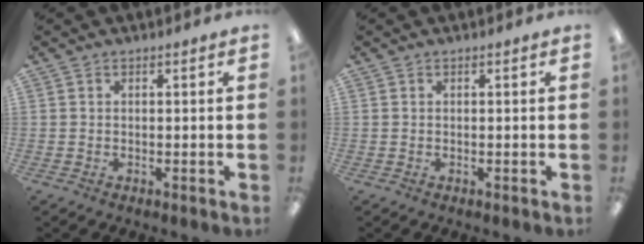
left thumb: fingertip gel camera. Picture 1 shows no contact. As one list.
[{"total": 0.0}]